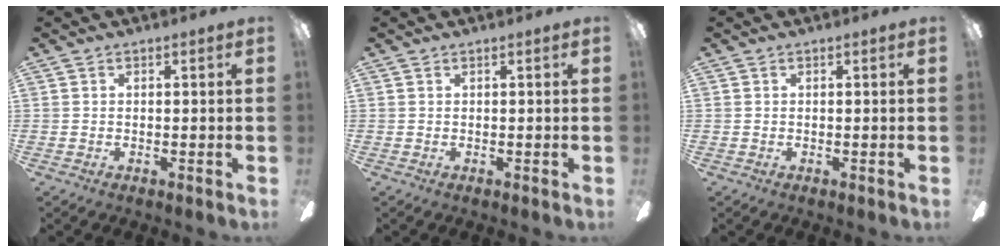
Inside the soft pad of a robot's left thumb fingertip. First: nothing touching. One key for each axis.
{"total": 0.0}
{"total": 0.0}